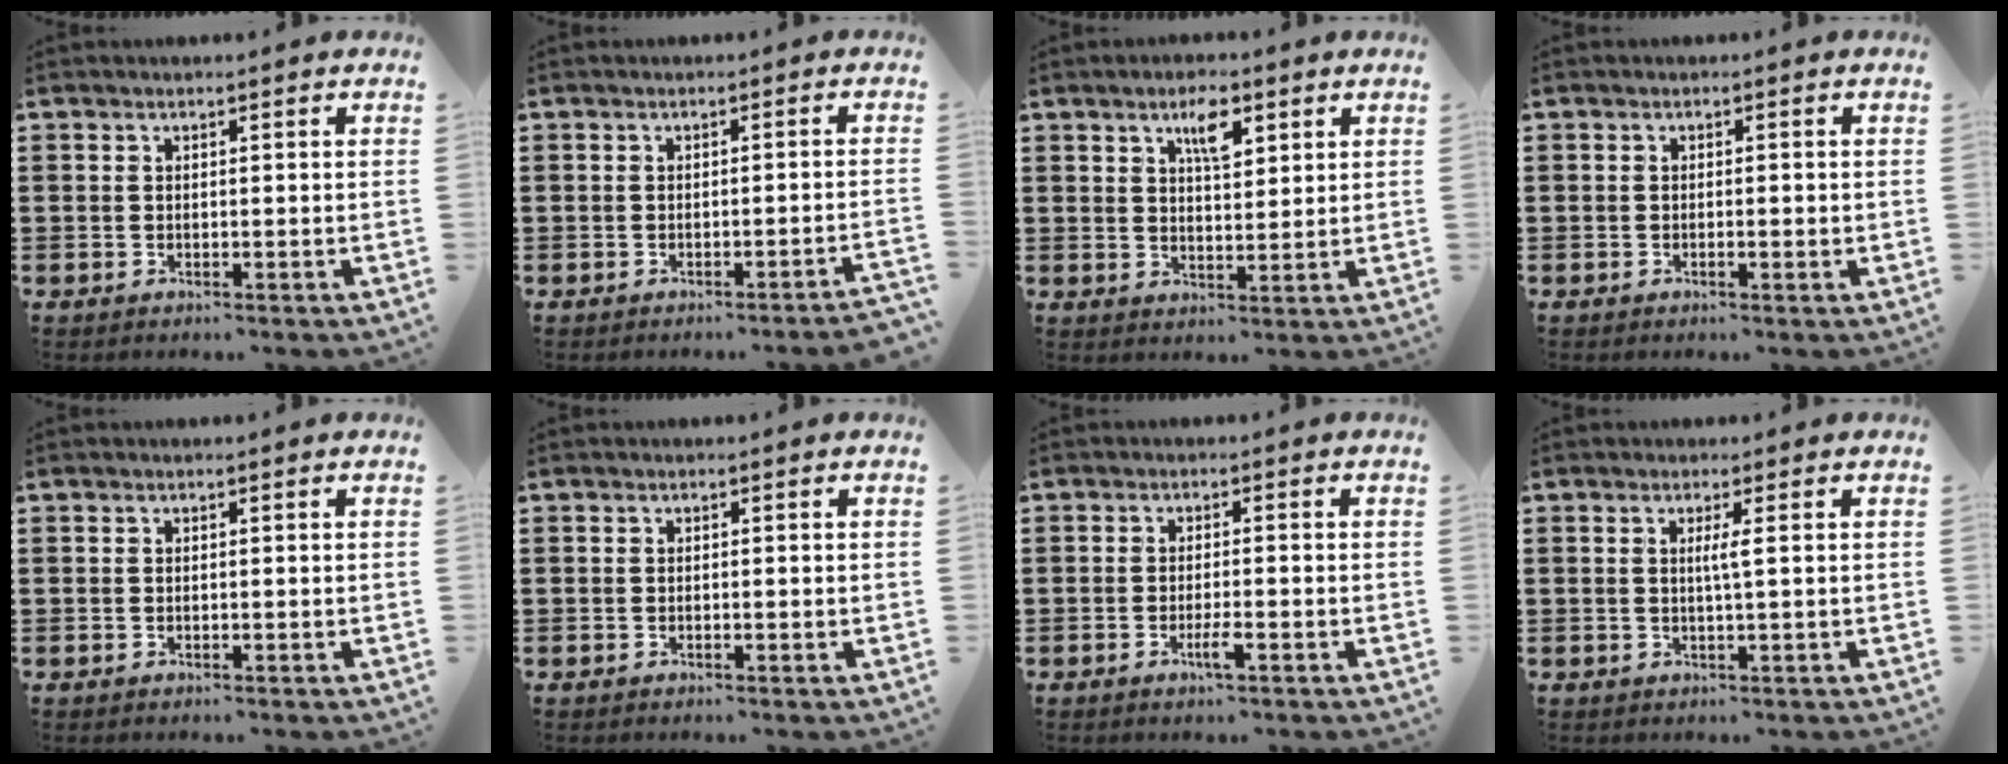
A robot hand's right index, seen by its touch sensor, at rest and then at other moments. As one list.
[{"total": 1.2, "force": [-1.0, -0.2, 0.6], "torque": [-0.011, -0.002, -0.018]}, {"total": 5.0, "force": [2.9, 1.8, 3.7], "torque": [-0.057, -0.002, 0.044]}, {"total": 0.8, "force": [-0.2, 0.2, 0.7], "torque": [-0.014, -0.003, -0.003]}, {"total": 0.0}, {"total": 0.0}, {"total": 2.6, "force": [-1.3, 0.2, 2.2], "torque": [-0.045, -0.004, -0.025]}, {"total": 1.9, "force": [0.3, -0.4, 1.9], "torque": [-0.036, -0.005, 0.001]}]